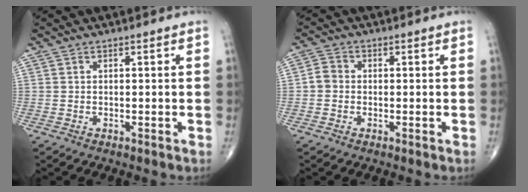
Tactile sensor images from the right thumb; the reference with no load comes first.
{"total": 2.8, "force": [-0.4, 2.5, 1.3], "torque": [-0.016, 0.007, -0.014]}